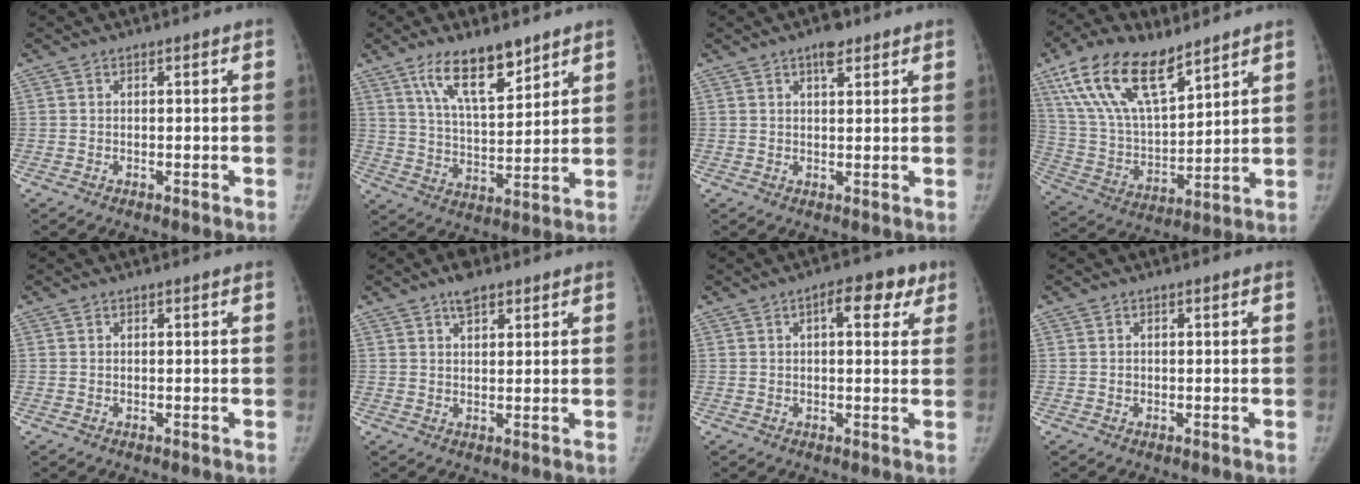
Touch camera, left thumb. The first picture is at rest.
{"total": 12.4, "force": [8.3, 4.3, 8.2], "torque": [-0.119, -0.049, 0.153]}
{"total": 3.6, "force": [2.2, 1.6, 2.3], "torque": [-0.023, -0.008, 0.032]}
{"total": 19.6, "force": [12.1, 8.4, 12.9], "torque": [-0.226, -0.041, 0.236]}
{"total": 0.0}
{"total": 4.1, "force": [2.7, 2.0, 2.2], "torque": [-0.023, -0.009, 0.043]}
{"total": 7.6, "force": [3.2, 3.6, 5.8], "torque": [-0.053, 0.004, 0.036]}
{"total": 0.7, "force": [-0.1, 0.7, 0.1], "torque": [0.001, 0.003, -0.001]}